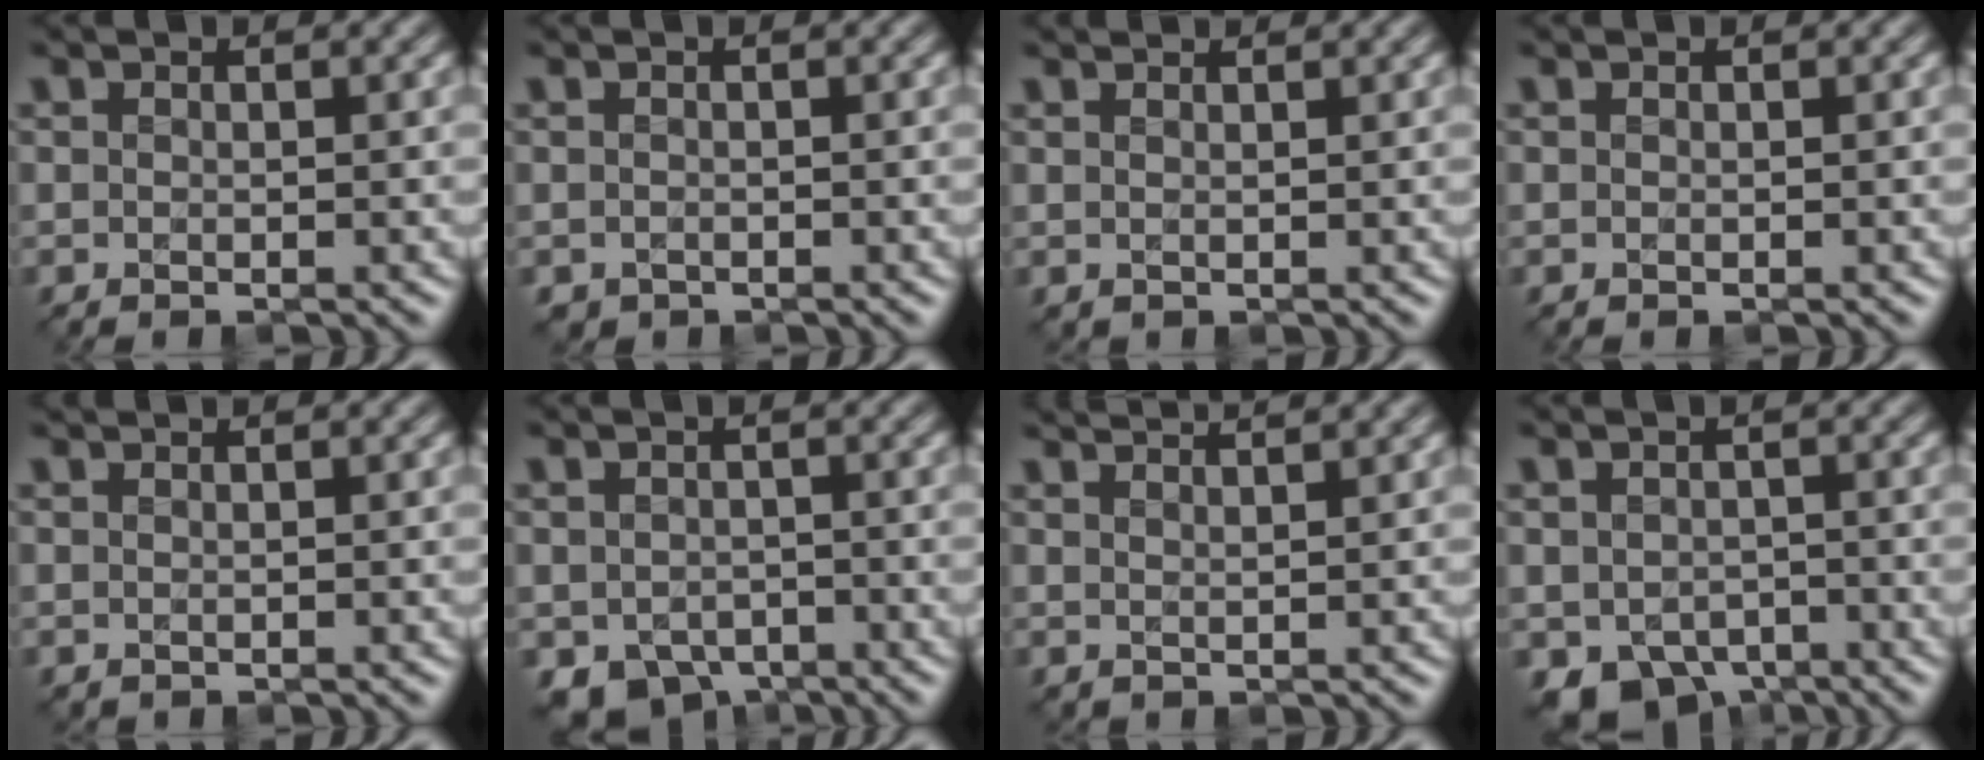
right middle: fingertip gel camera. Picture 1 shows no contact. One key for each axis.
{"total": 0.6, "fx": -0.3, "fy": -0.1, "fz": -0.5, "tx": -0.001, "ty": -0.003, "tz": 0.000}
{"total": 2.2, "fx": 2.1, "fy": 0.5, "fz": 0.4, "tx": -0.001, "ty": 0.000, "tz": 0.011}
{"total": 0.0}
{"total": 1.0, "fx": 1.0, "fy": 0.1, "fz": -0.1, "tx": -0.003, "ty": 0.000, "tz": 0.009}
{"total": 3.6, "fx": -2.6, "fy": 2.2, "fz": 1.0, "tx": -0.020, "ty": -0.018, "tz": -0.038}
{"total": 4.1, "fx": 3.7, "fy": 0.9, "fz": 1.4, "tx": 0.002, "ty": 0.023, "tz": 0.025}
{"total": 4.3, "fx": -2.9, "fy": 2.7, "fz": 1.5, "tx": -0.025, "ty": -0.020, "tz": -0.039}